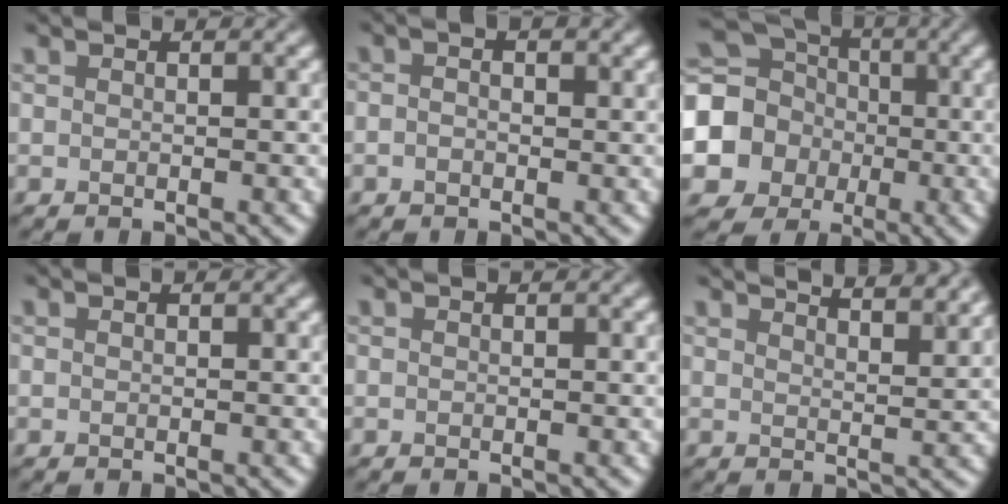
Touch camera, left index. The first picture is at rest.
{"total": 1.8, "force": [0.4, 1.0, 1.5], "torque": [-0.020, -0.001, -0.003]}
{"total": 12.6, "force": [-1.3, 11.6, 4.6], "torque": [-0.141, -0.001, -0.055]}
{"total": 0.0}
{"total": 0.0}
{"total": 8.1, "force": [6.6, 2.4, 4.1], "torque": [-0.019, 0.029, 0.046]}